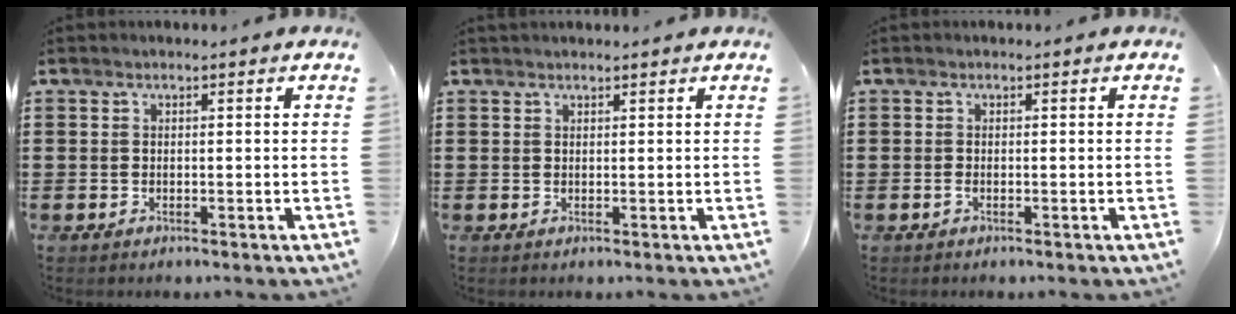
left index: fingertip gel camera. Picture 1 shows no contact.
{"total": 0.7, "force": [0.7, 0.0, 0.1], "torque": [-0.003, -0.001, 0.015]}
{"total": 0.5, "force": [-0.3, 0.1, 0.4], "torque": [-0.008, -0.003, -0.006]}